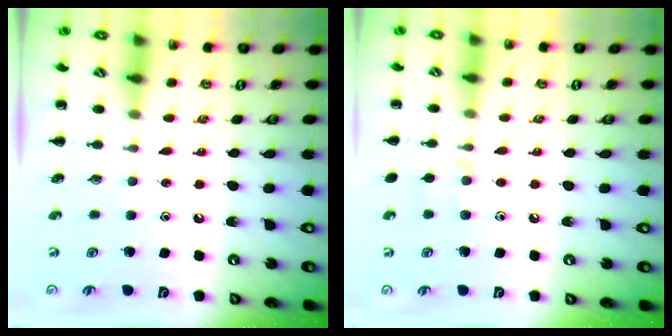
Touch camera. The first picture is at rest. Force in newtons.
{"total": 5.4, "press": 5.1, "slide": 2.0}